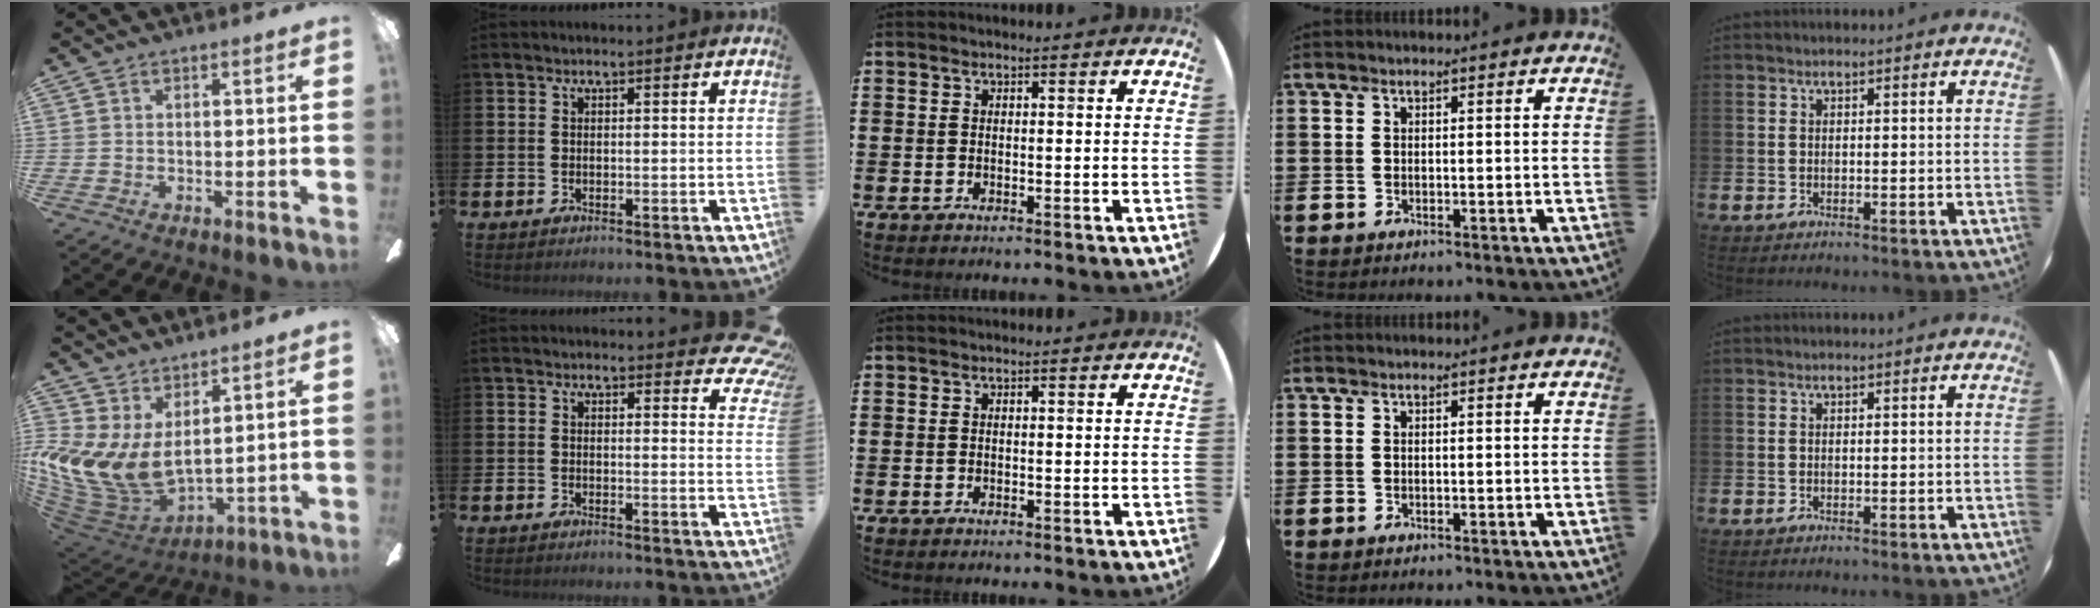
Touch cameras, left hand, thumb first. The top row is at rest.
{"thumb": {"total": 13.1, "force": [2.6, 8.0, 10.0], "torque": [-0.236, -0.037, 0.055]}, "index": {"total": 3.1, "force": [2.8, 1.2, 0.8], "torque": [0.000, -0.017, 0.043]}}